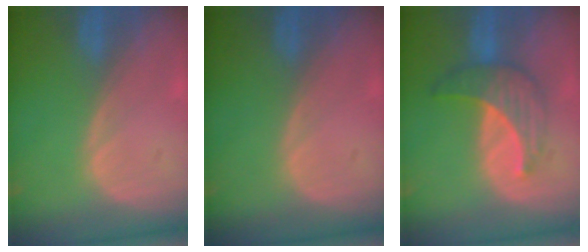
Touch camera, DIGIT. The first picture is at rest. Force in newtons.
{"total": 0.0}
{"total": 7.1, "press": 6.5, "slide": 2.8}